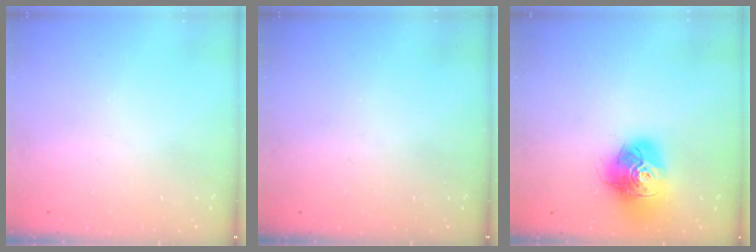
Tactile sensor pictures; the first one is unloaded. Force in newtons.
{"total": 0.0}
{"total": 16.4, "press": 16.4, "slide": 1.7}